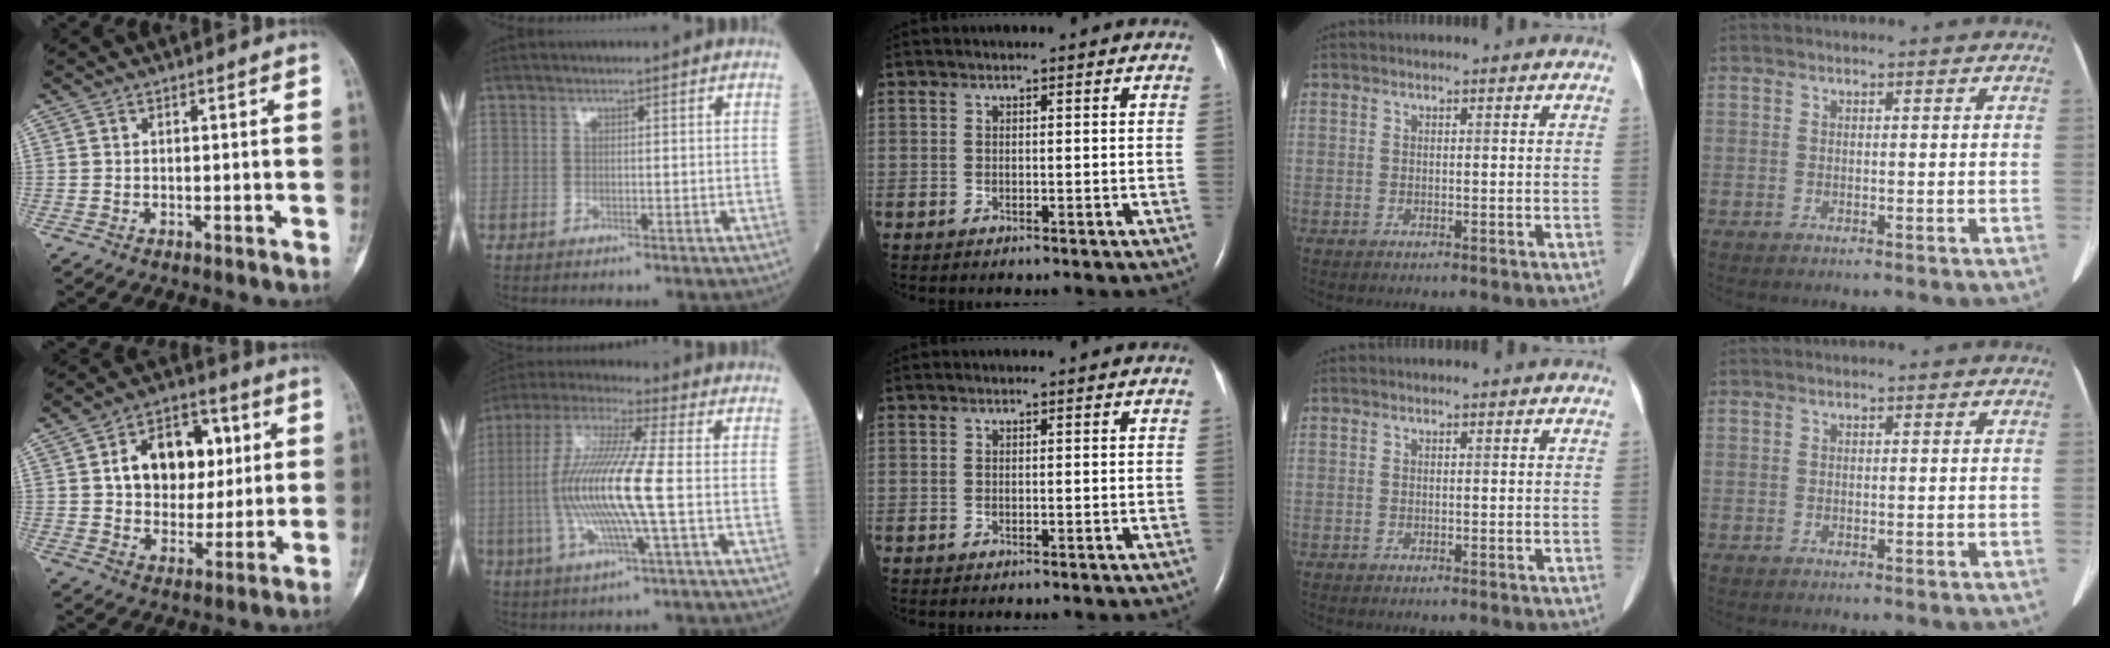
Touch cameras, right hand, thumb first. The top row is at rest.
{"thumb": {"total": 15.4, "force": [3.7, 11.0, 10.1], "torque": [-0.100, 0.007, 0.057]}, "index": {"total": 13.9, "force": [-1.5, 0.4, 13.9], "torque": [-0.284, 0.002, -0.036]}}